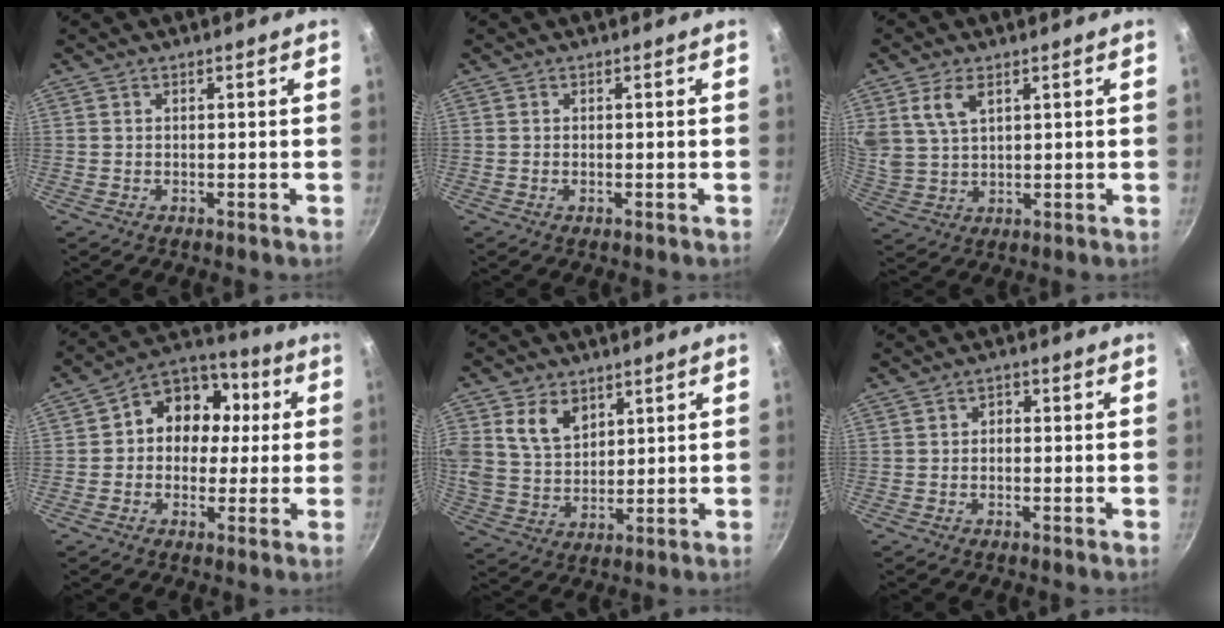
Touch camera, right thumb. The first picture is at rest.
{"total": 0.6, "force": [-0.2, 0.2, 0.5], "torque": [-0.010, 0.001, -0.003]}
{"total": 6.7, "force": [3.2, 3.7, 4.6], "torque": [-0.086, -0.012, 0.070]}
{"total": 12.9, "force": [1.2, 10.8, 6.9], "torque": [-0.052, 0.031, -0.005]}
{"total": 9.3, "force": [3.9, 6.7, 5.1], "torque": [-0.075, -0.020, 0.079]}
{"total": 1.6, "force": [-0.4, 1.3, 0.9], "torque": [-0.011, 0.011, -0.011]}